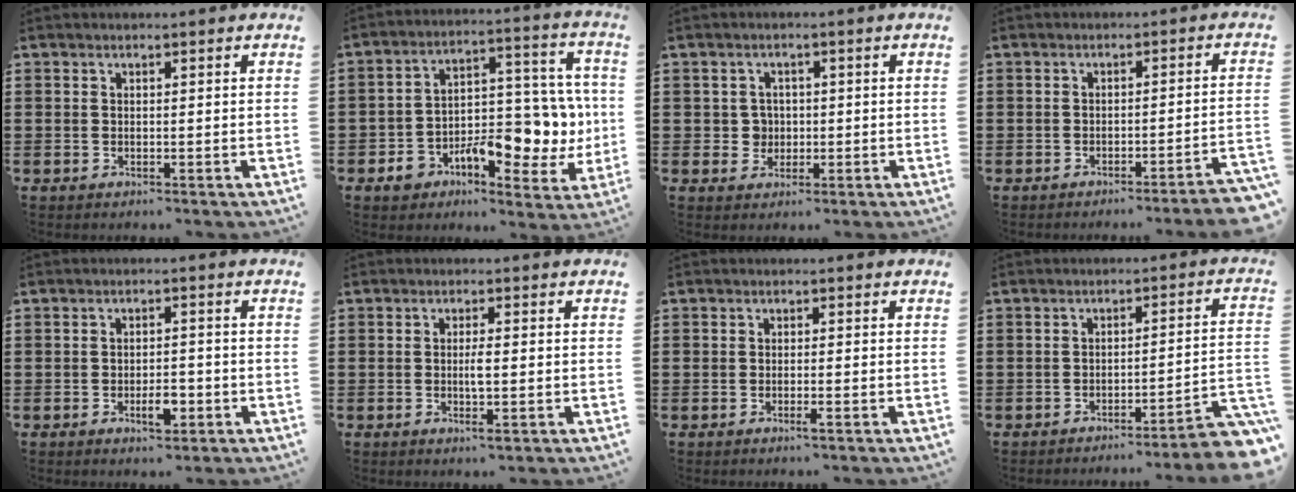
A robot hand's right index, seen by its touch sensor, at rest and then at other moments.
{"total": 11.0, "force": [-3.2, 6.5, 8.2], "torque": [-0.130, 0.017, -0.052]}
{"total": 2.8, "force": [-0.2, 2.6, 1.0], "torque": [-0.028, 0.008, -0.006]}
{"total": 3.0, "force": [-2.5, -0.6, 1.6], "torque": [-0.027, -0.010, -0.049]}
{"total": 4.0, "force": [-1.6, 1.6, 3.2], "torque": [-0.054, 0.006, -0.027]}
{"total": 2.8, "force": [-0.3, 0.5, 2.7], "torque": [-0.049, -0.001, -0.008]}
{"total": 1.4, "force": [-0.8, 0.1, 1.2], "torque": [-0.022, -0.004, -0.013]}
{"total": 4.5, "force": [-3.6, -0.3, 2.8], "torque": [-0.051, -0.024, -0.073]}